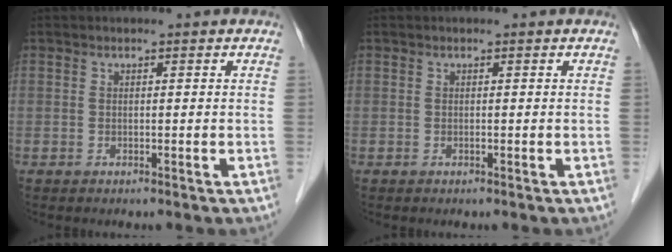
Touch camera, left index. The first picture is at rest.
{"total": 0.0}